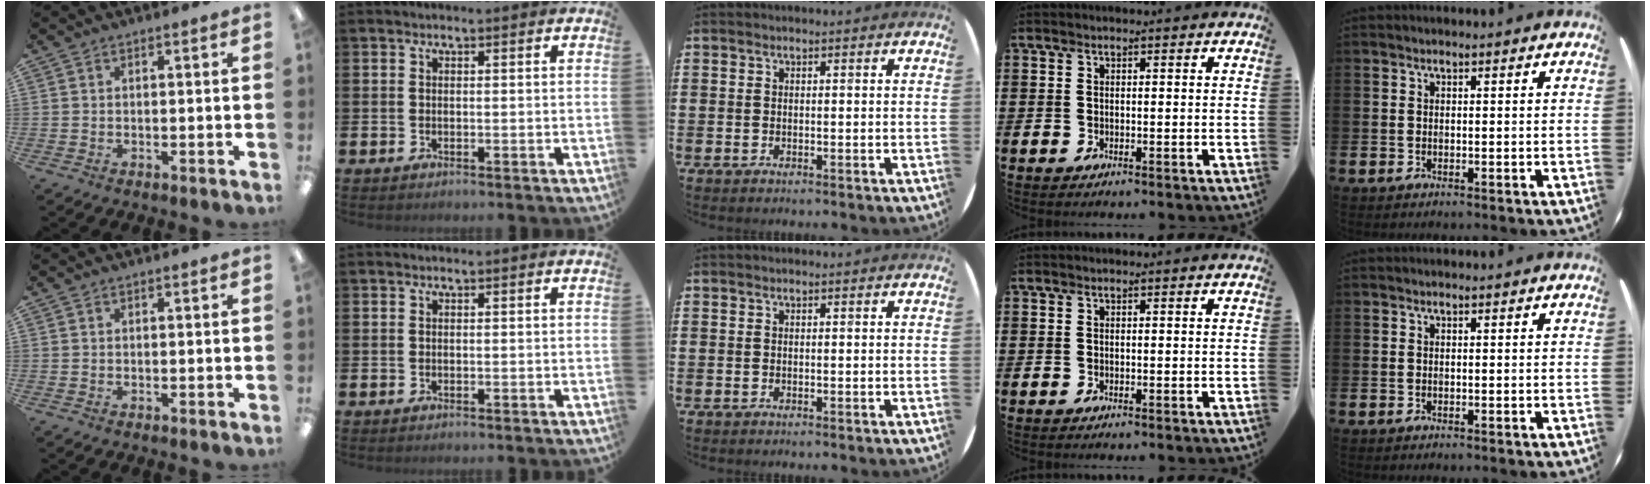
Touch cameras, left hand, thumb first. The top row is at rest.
{}